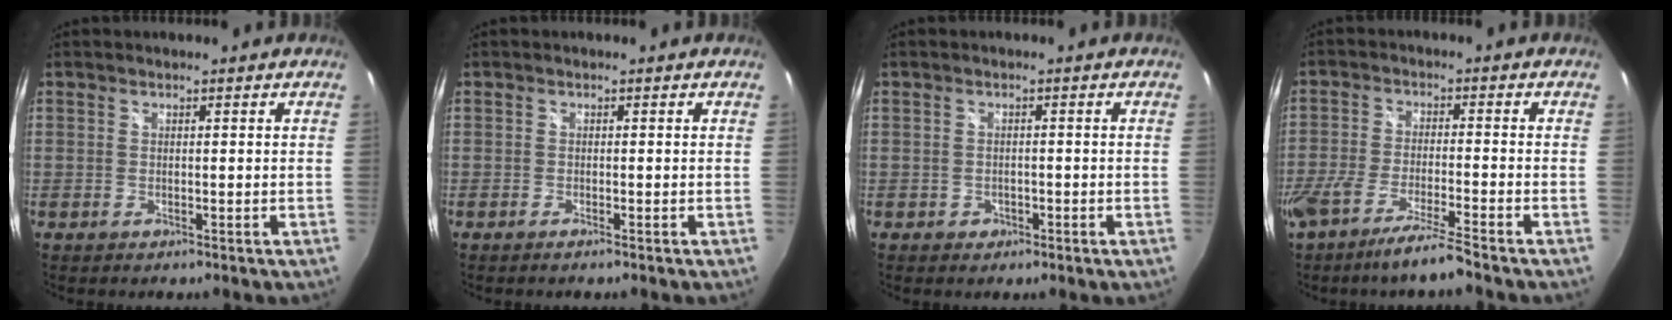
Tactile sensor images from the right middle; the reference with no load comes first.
{"total": 0.8, "force": [-0.6, -0.1, 0.5], "torque": [-0.007, -0.001, -0.012]}
{"total": 2.0, "force": [-0.9, 1.7, 0.6], "torque": [-0.011, -0.003, -0.012]}
{"total": 9.3, "force": [-7.4, -0.4, 5.6], "torque": [-0.126, -0.025, -0.131]}